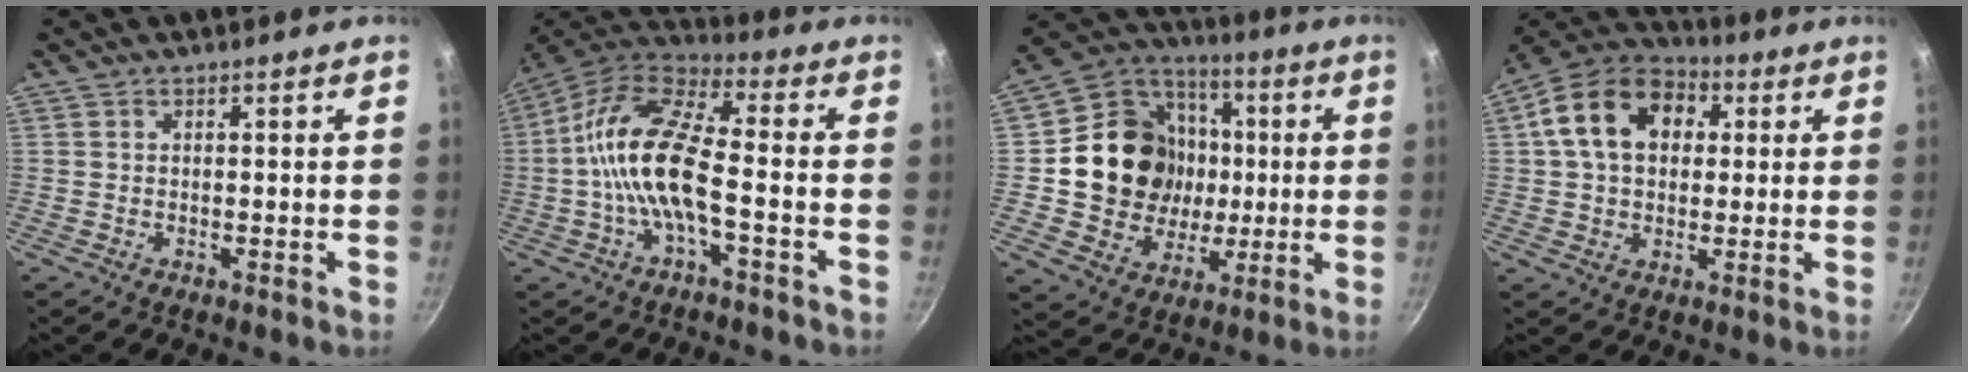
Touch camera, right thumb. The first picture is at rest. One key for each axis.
{"total": 14.9, "fx": -2.7, "fy": 5.6, "fz": 13.6, "tx": -0.267, "ty": 0.041, "tz": -0.069}
{"total": 20.6, "fx": 0.7, "fy": 18.2, "fz": 9.8, "tx": -0.146, "ty": 0.020, "tz": 0.017}
{"total": 15.6, "fx": 3.5, "fy": 11.4, "fz": 10.1, "tx": -0.150, "ty": 0.026, "tz": 0.043}